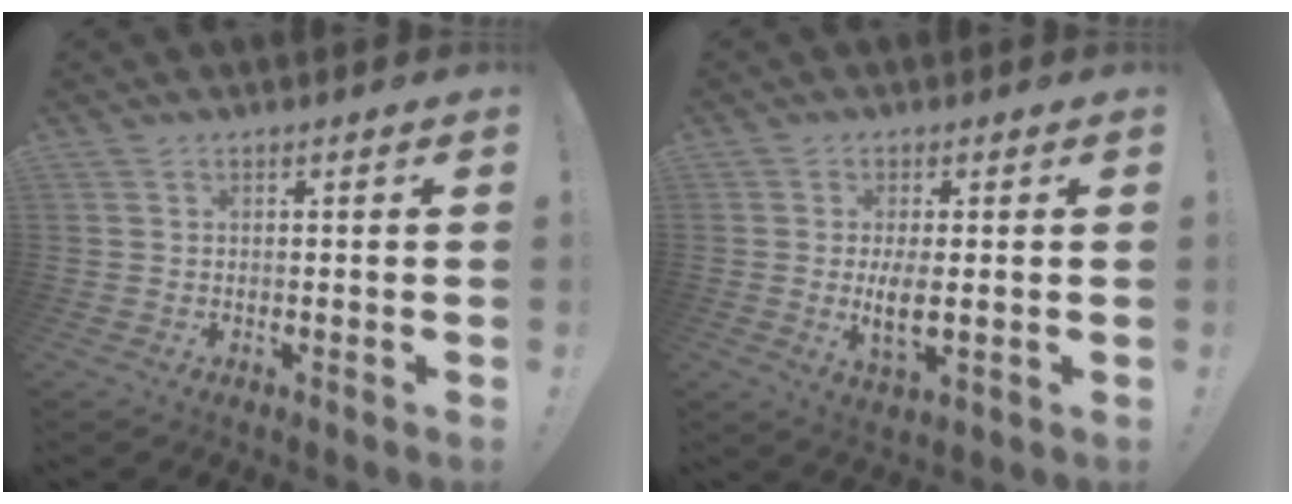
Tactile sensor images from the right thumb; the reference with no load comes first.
{"total": 6.5, "force": [0.0, 2.3, 6.1], "torque": [-0.105, -0.021, -0.003]}